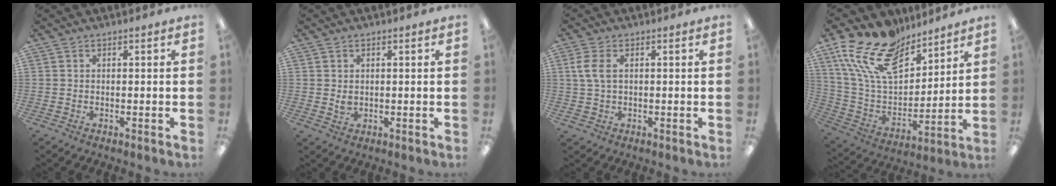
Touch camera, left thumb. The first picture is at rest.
{"total": 1.6, "force": [0.5, 1.1, 1.1], "torque": [-0.015, -0.001, 0.007]}
{"total": 5.1, "force": [1.0, 3.0, 3.9], "torque": [-0.094, 0.004, 0.015]}
{"total": 20.6, "force": [14.0, 10.4, 11.0], "torque": [-0.236, -0.085, 0.257]}